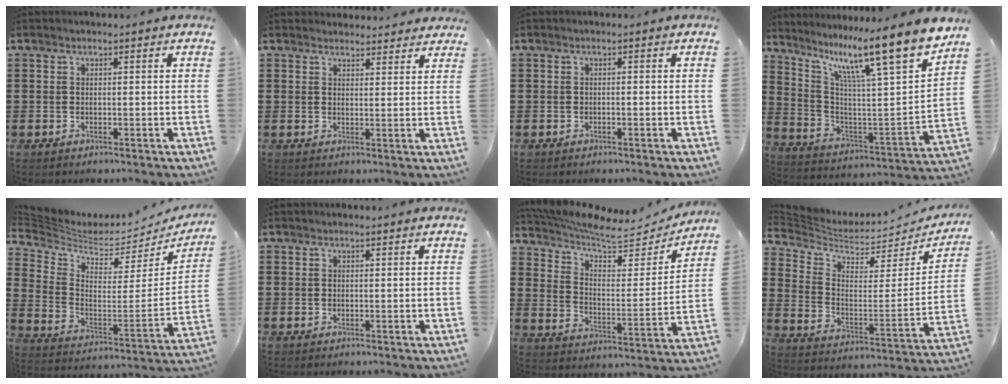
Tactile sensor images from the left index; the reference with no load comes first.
{"total": 2.7, "force": [2.6, 0.6, 0.0], "torque": [0.000, -0.011, 0.048]}
{"total": 0.5, "force": [-0.4, 0.1, 0.3], "torque": [-0.007, -0.003, -0.008]}
{"total": 13.3, "force": [9.9, 0.9, 8.9], "torque": [-0.166, -0.086, 0.147]}
{"total": 3.4, "force": [3.2, 1.0, 0.6], "torque": [-0.041, -0.046, 0.050]}
{"total": 0.0}
{"total": 6.6, "force": [5.9, 1.6, 2.4], "torque": [-0.071, -0.045, 0.096]}
{"total": 4.2, "force": [3.8, 1.5, 1.2], "torque": [-0.051, -0.043, 0.061]}